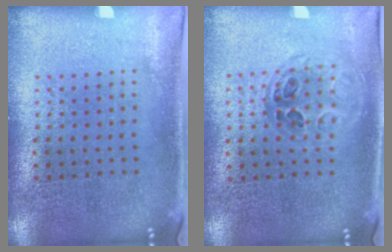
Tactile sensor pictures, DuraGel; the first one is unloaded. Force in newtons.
{"total": 0.9, "press": 0.9, "slide": 0.2}